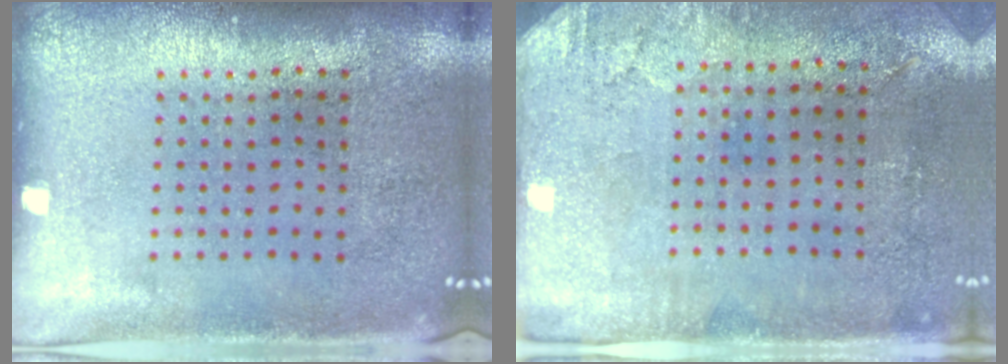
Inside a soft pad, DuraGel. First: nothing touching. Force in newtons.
{"total": 2.9, "press": 2.4, "slide": 1.7}